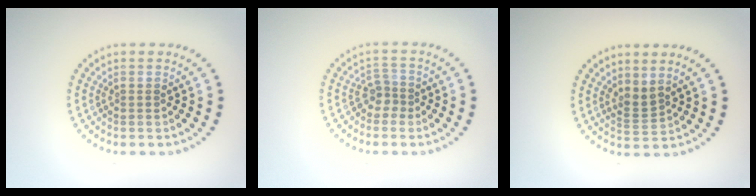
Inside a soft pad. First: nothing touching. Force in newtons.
{"total": 1.8, "press": 1.3, "slide": 1.2}
{"total": 1.7, "press": 1.2, "slide": 1.2}